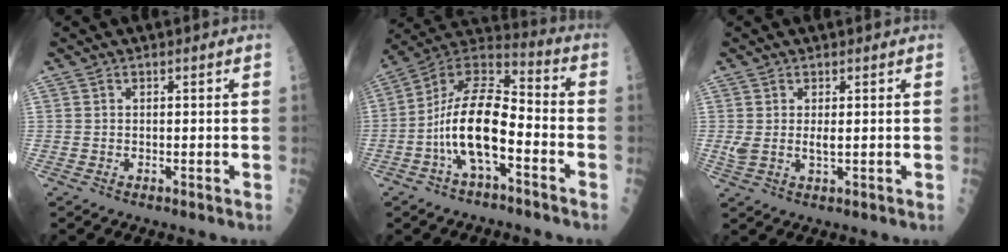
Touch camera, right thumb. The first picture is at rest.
{"total": 15.5, "force": [-4.4, 6.3, 13.5], "torque": [-0.250, 0.059, -0.084]}
{"total": 3.2, "force": [0.4, 1.1, 2.9], "torque": [-0.066, 0.000, 0.015]}